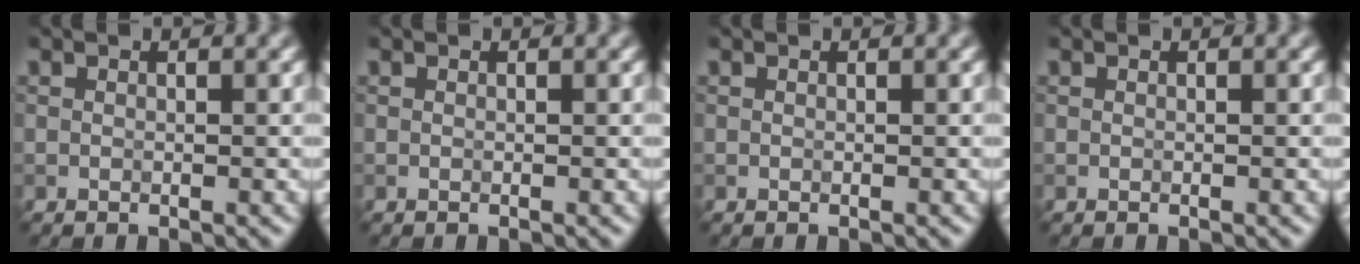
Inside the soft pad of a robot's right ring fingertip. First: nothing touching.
{"total": 0.0}
{"total": 0.0}
{"total": 0.0}